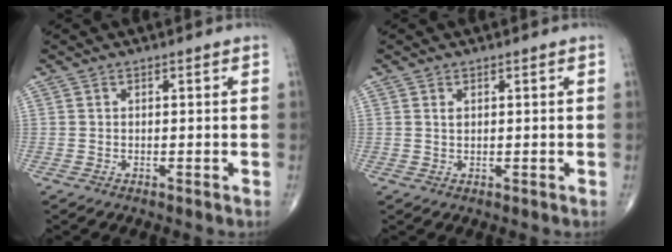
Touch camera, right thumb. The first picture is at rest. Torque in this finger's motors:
{"motor_torque": [-0.32, 0.12, -0.10, 0.46, 0.00]}